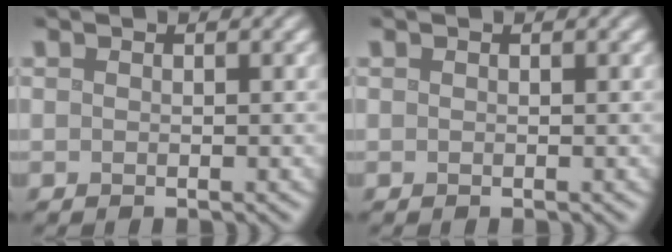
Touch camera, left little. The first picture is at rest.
{"total": 0.0}